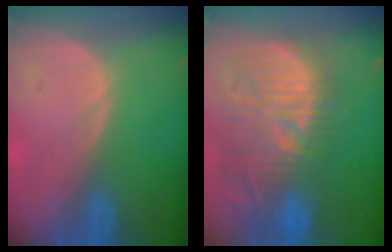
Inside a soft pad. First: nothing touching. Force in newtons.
{"total": 13.5, "press": 12.5, "slide": 5.0}